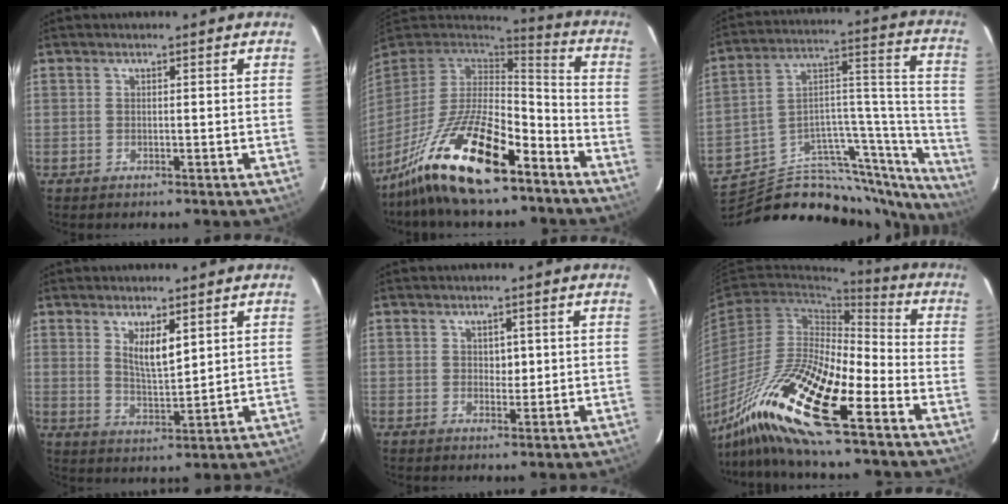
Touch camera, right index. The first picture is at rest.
{"total": 19.6, "force": [-13.4, 4.9, 13.5], "torque": [-0.267, -0.011, -0.243]}
{"total": 32.2, "force": [-29.3, 8.0, 10.7], "torque": [-0.099, 0.036, -0.403]}
{"total": 5.4, "force": [2.7, 1.3, 4.5], "torque": [-0.083, -0.012, 0.056]}
{"total": 1.9, "force": [0.5, 1.3, 1.3], "torque": [-0.014, -0.002, 0.009]}
{"total": 18.9, "force": [-12.0, 2.7, 14.4], "torque": [-0.303, -0.033, -0.228]}